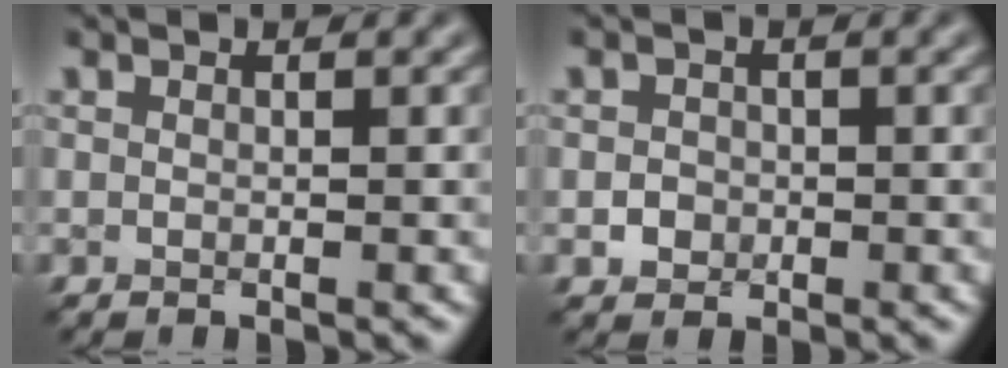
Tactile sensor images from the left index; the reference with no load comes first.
{"total": 1.4, "force": [-0.3, 1.3, 0.4], "torque": [0.000, -0.002, -0.007]}